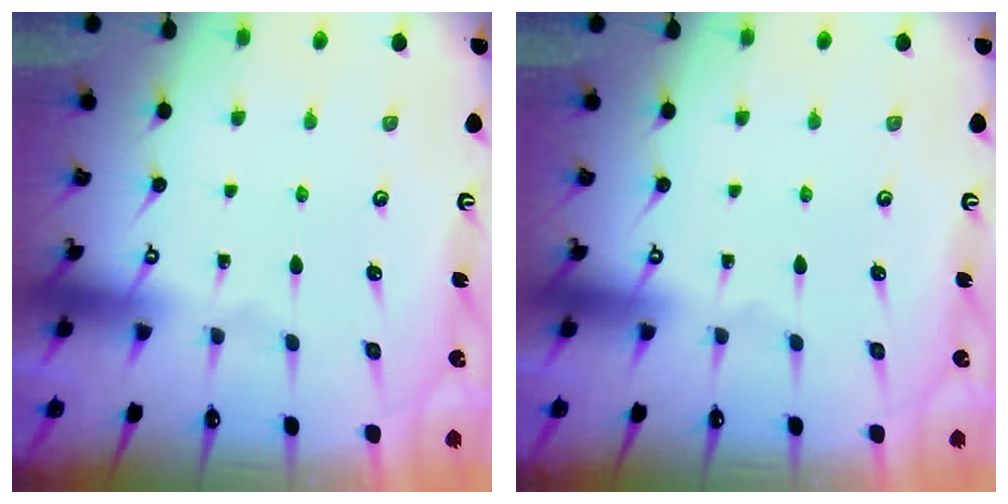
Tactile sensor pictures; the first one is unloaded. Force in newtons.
{"total": 0.0}